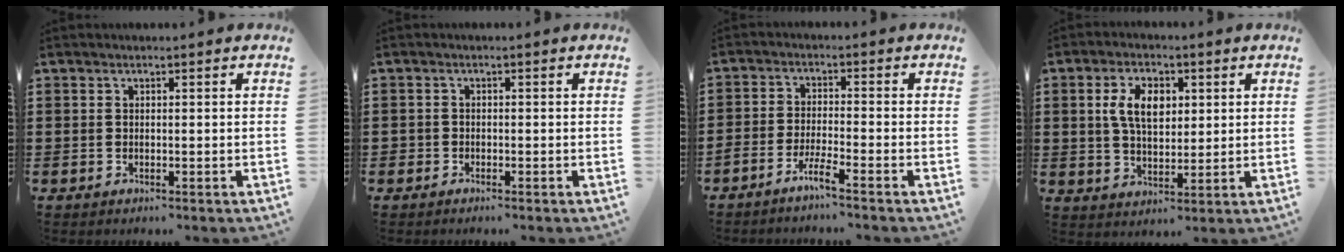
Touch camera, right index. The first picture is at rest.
{"total": 0.9, "force": [-0.7, 0.6, 0.1], "torque": [-0.004, 0.001, -0.016]}
{"total": 3.5, "force": [-3.0, -0.4, 1.7], "torque": [-0.038, -0.003, -0.060]}
{"total": 6.8, "force": [1.7, 4.1, 5.2], "torque": [-0.121, 0.012, 0.026]}